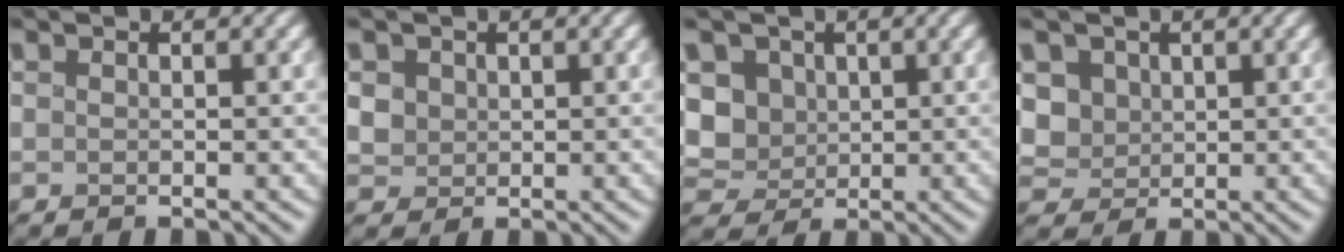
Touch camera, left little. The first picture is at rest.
{"total": 1.9, "force": [0.3, 1.7, 0.7], "torque": [-0.024, -0.007, 0.012]}
{"total": 5.5, "force": [0.3, 4.8, 2.6], "torque": [-0.063, 0.009, -0.009]}
{"total": 4.1, "force": [0.5, 3.6, 1.9], "torque": [-0.055, 0.004, 0.008]}